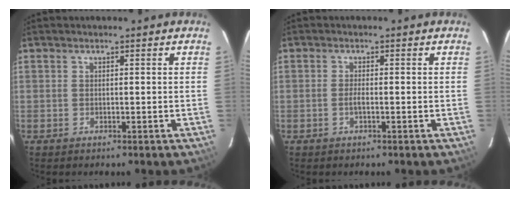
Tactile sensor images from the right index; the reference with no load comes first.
{"total": 1.3, "force": [-0.5, 0.1, 1.2], "torque": [-0.025, 0.001, -0.010]}